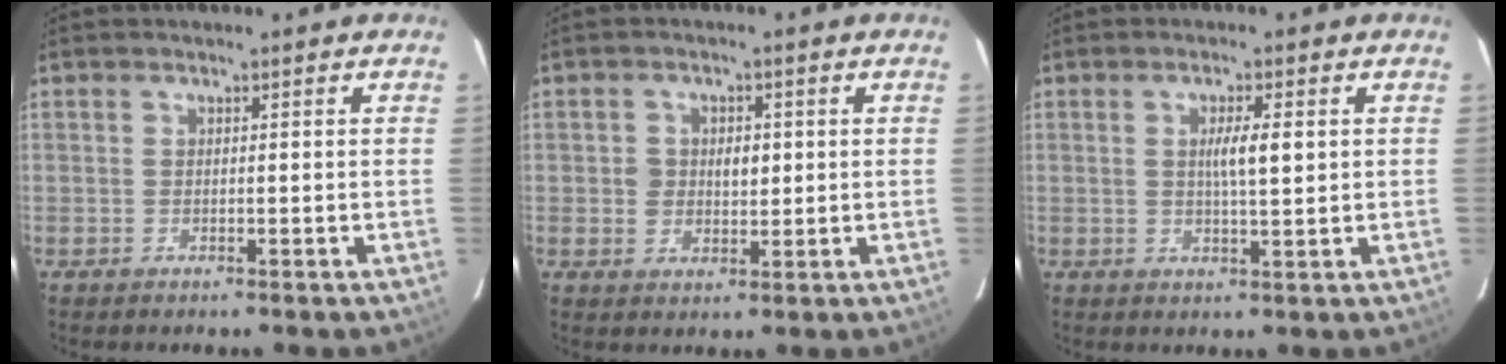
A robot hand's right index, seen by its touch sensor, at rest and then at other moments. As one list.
[{"total": 4.2, "force": [0.5, 3.2, 2.7], "torque": [-0.035, 0.008, 0.013]}, {"total": 4.0, "force": [0.8, 0.4, 3.9], "torque": [-0.068, -0.001, 0.012]}]